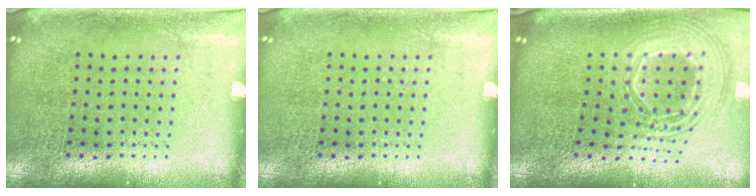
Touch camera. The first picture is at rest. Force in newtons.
{"total": 0.0}
{"total": 2.6, "press": 1.9, "slide": 1.8}